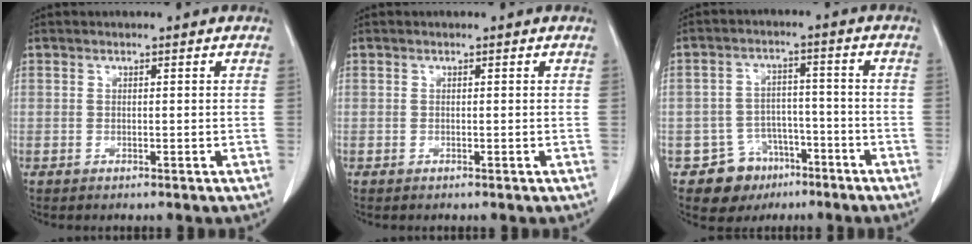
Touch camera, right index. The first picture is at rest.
{"total": 0.0}
{"total": 7.9, "force": [-4.7, 6.2, 1.1], "torque": [-0.017, 0.016, -0.062]}